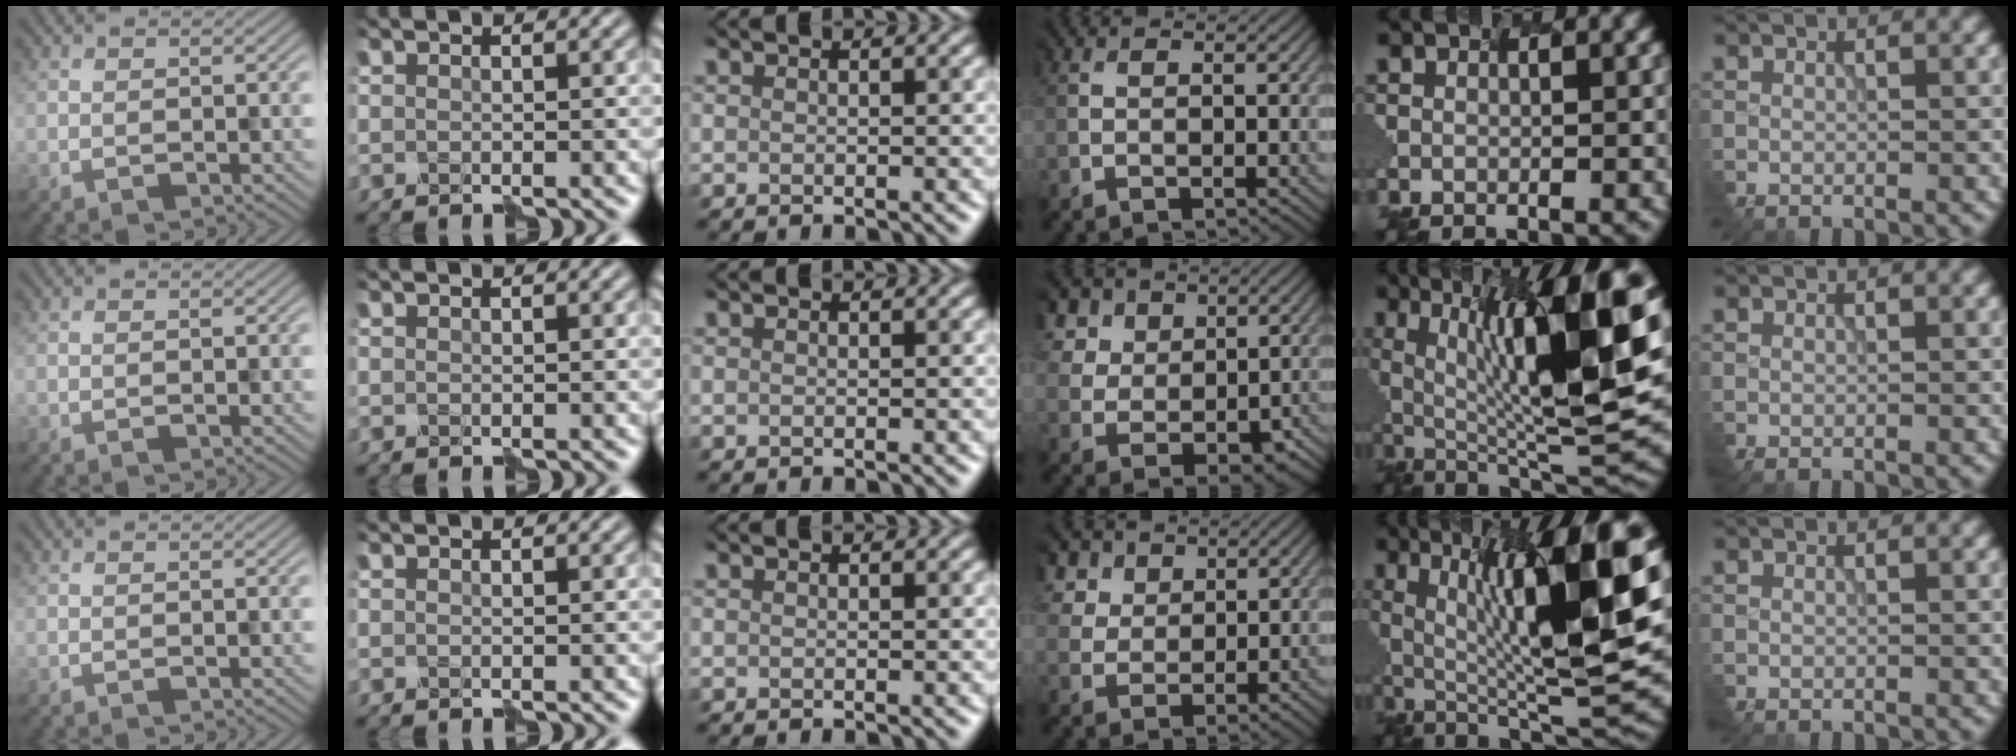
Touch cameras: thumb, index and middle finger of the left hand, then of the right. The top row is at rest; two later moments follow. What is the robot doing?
{"motion": "disassemble", "object": "velcro strap"}